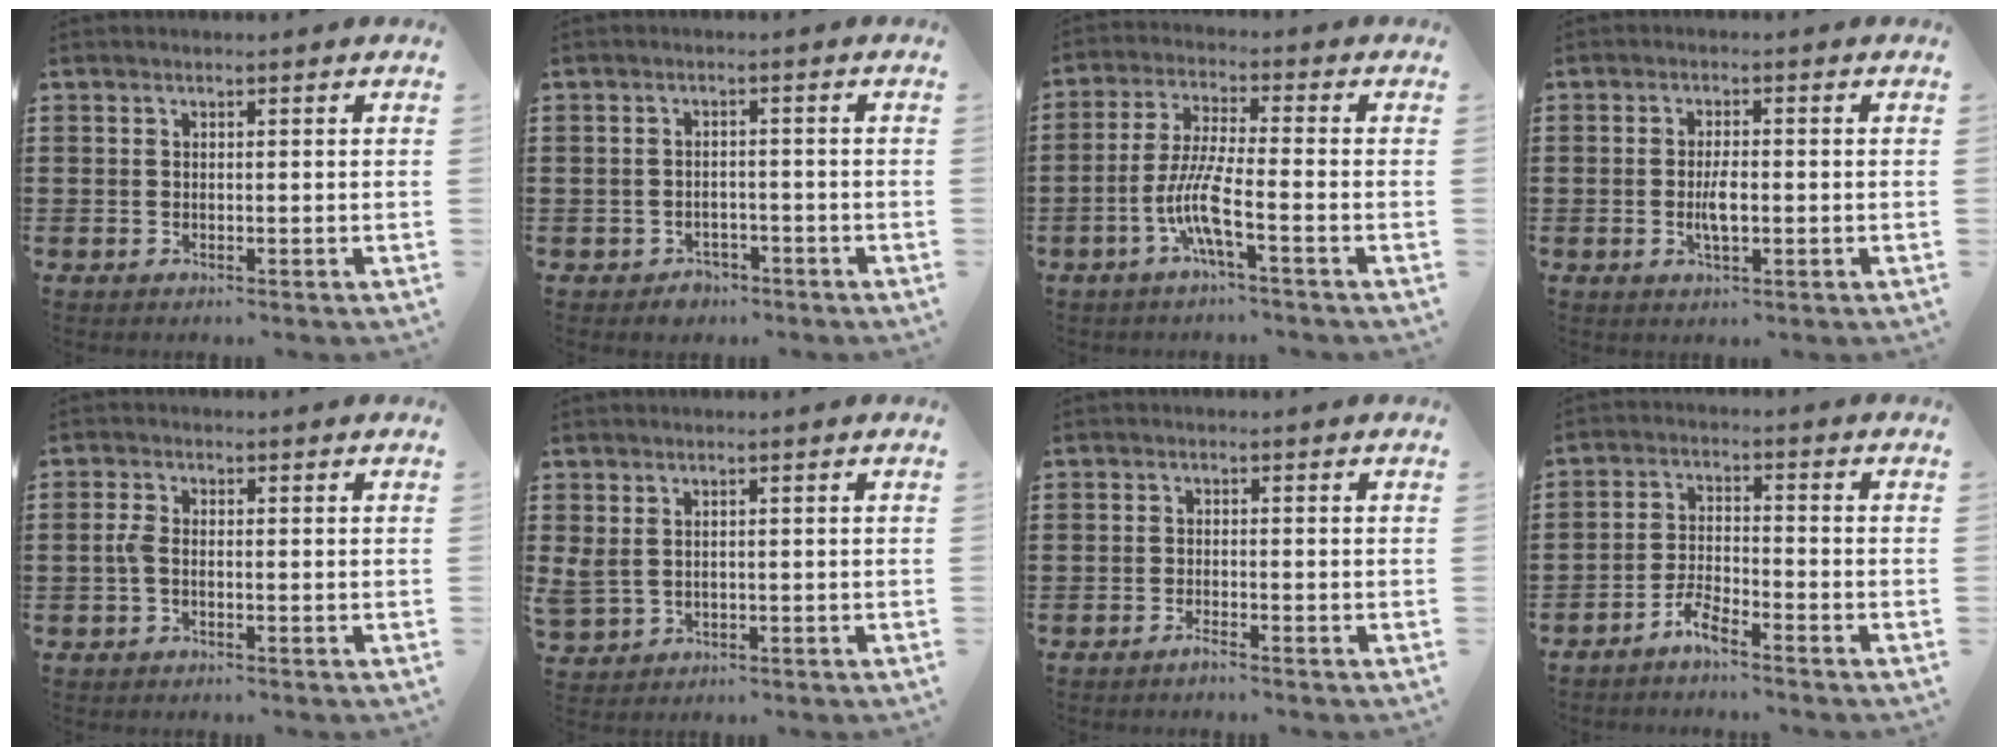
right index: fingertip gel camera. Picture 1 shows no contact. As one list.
[{"total": 2.0, "force": [-1.8, 0.9, -0.1], "torque": [-0.005, 0.002, -0.041]}, {"total": 7.9, "force": [-3.5, 1.0, 7.0], "torque": [-0.164, -0.016, -0.075]}, {"total": 3.7, "force": [-0.6, 1.2, 3.4], "torque": [-0.068, -0.002, -0.013]}, {"total": 2.2, "force": [-0.5, 0.9, 1.9], "torque": [-0.053, -0.003, -0.015]}, {"total": 1.5, "force": [0.7, 1.1, 0.9], "torque": [-0.030, 0.001, 0.011]}, {"total": 1.3, "force": [-1.2, 0.0, 0.6], "torque": [-0.011, -0.004, -0.021]}, {"total": 3.6, "force": [-3.3, 0.4, 1.5], "torque": [-0.045, 0.002, -0.069]}]